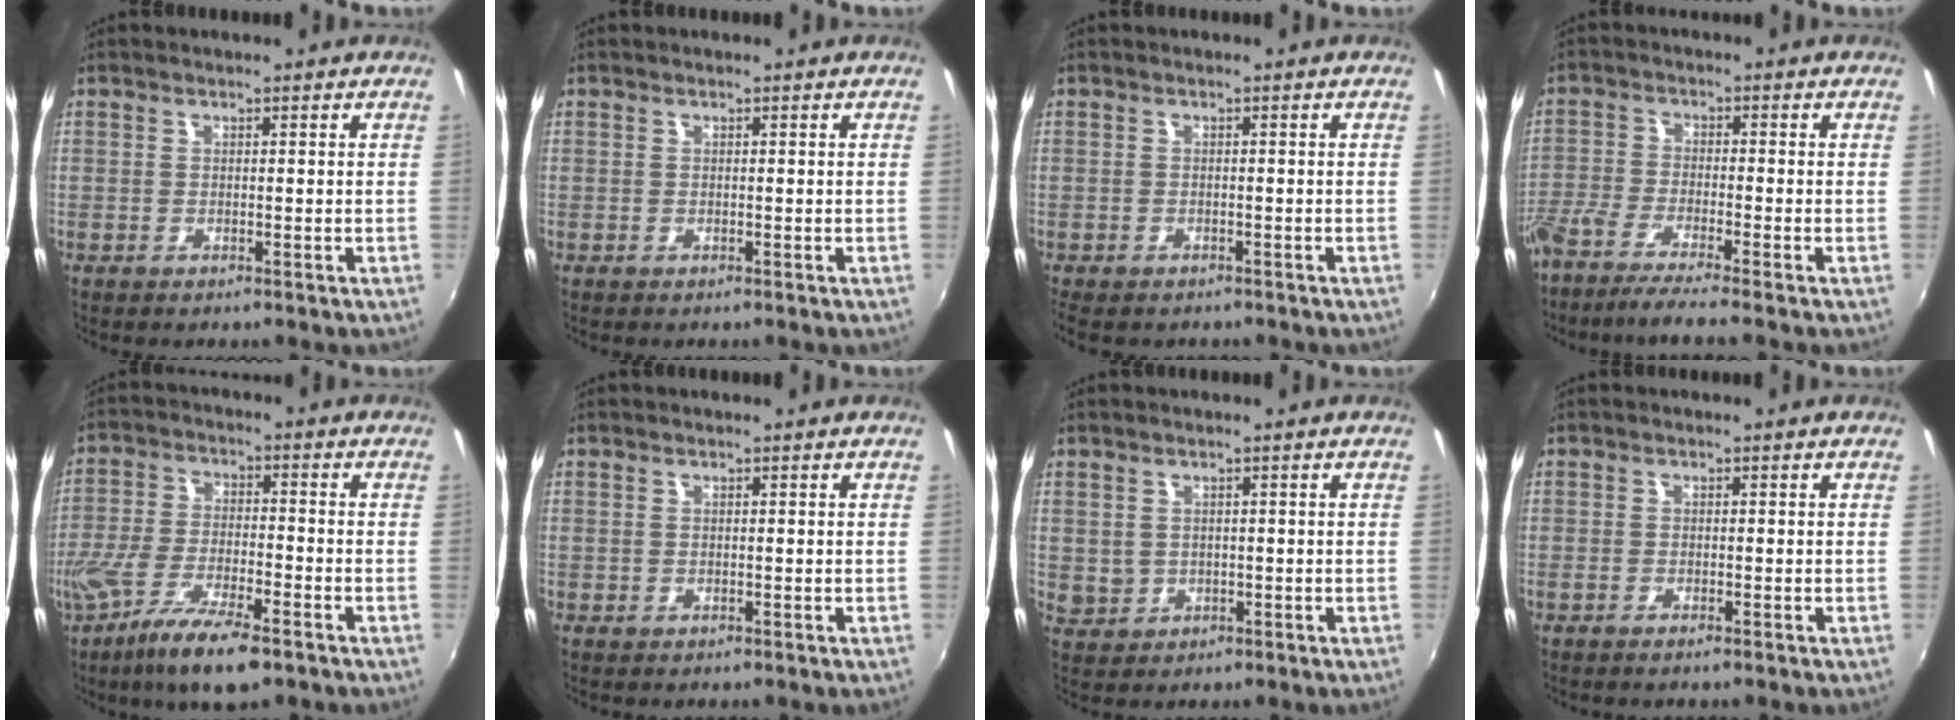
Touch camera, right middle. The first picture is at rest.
{"total": 0.0}
{"total": 4.9, "force": [-4.0, 1.6, 2.4], "torque": [-0.055, -0.032, -0.056]}
{"total": 7.5, "force": [-6.3, -0.5, 4.1], "torque": [-0.099, -0.022, -0.118]}
{"total": 12.5, "force": [-8.0, 3.1, 9.1], "torque": [-0.193, -0.031, -0.151]}
{"total": 0.0}
{"total": 3.1, "force": [0.4, 2.9, 1.0], "torque": [-0.015, 0.003, 0.015]}
{"total": 0.9, "force": [-0.8, 0.1, 0.5], "torque": [-0.011, -0.004, -0.016]}